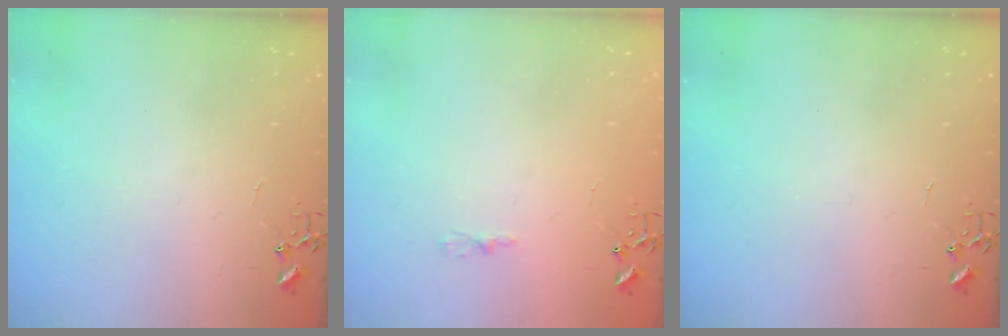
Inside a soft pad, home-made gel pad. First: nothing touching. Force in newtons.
{"total": 3.1, "press": 3.1, "slide": 0.3}
{"total": 0.0}